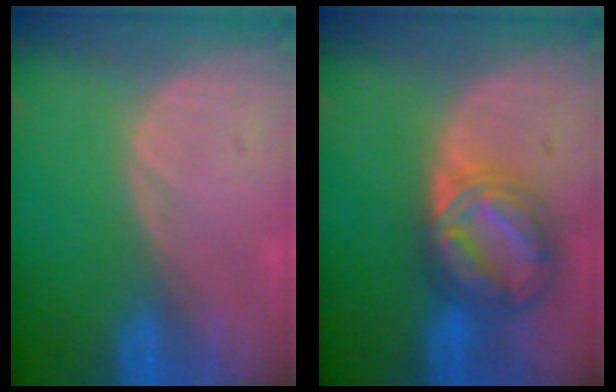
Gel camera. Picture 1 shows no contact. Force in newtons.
{"total": 7.7, "press": 7.6, "slide": 0.5}